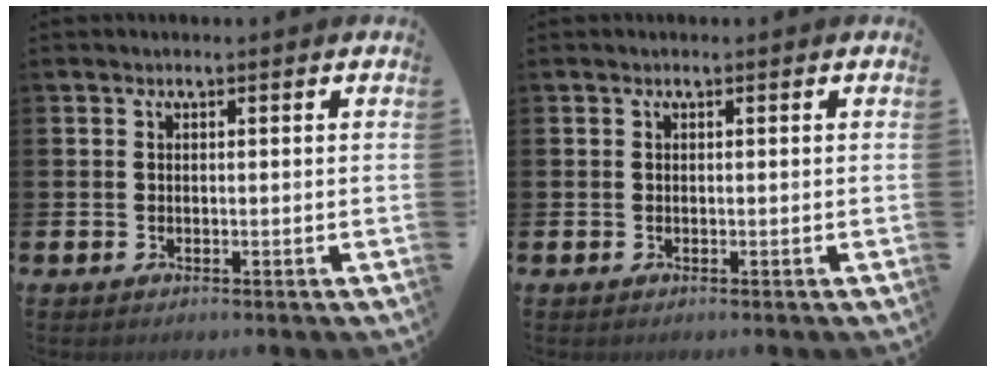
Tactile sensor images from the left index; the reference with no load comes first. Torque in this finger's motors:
{"motor_torque": [0.01, -0.01, 0.00, 0.01]}